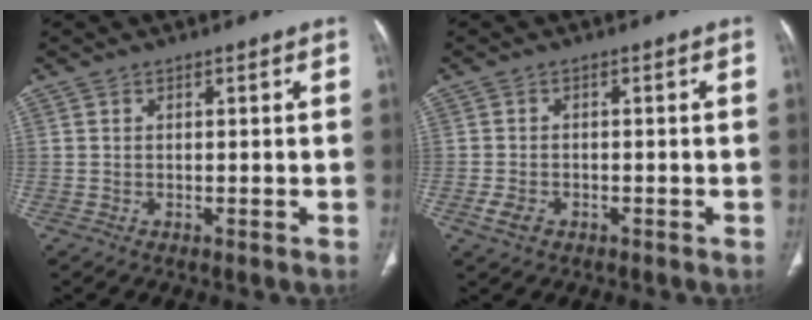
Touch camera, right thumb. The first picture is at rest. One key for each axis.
{"total": 2.9, "fx": -1.4, "fy": 1.9, "fz": 1.7, "tx": -0.034, "ty": 0.002, "tz": -0.024}